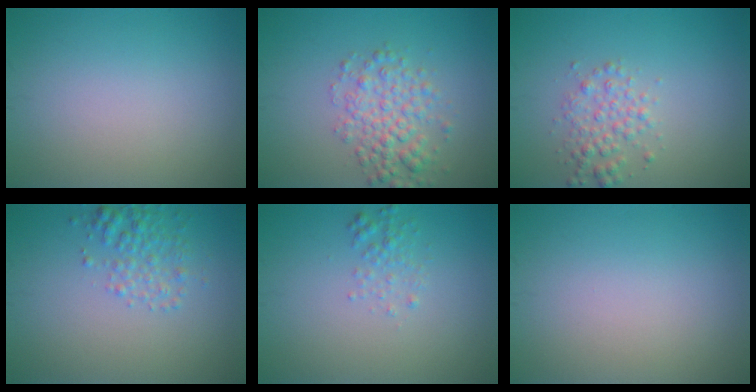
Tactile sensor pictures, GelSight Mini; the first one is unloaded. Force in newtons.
{"total": 3.9, "press": 3.9, "slide": 0.1}
{"total": 2.4, "press": 2.4, "slide": 0.0}
{"total": 2.5, "press": 2.5, "slide": 0.1}
{"total": 1.4, "press": 1.4, "slide": 0.1}
{"total": 0.0}